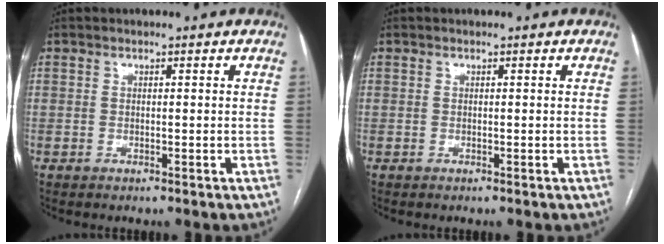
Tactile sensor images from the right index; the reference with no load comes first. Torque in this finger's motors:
{"motor_torque": [0.00, 0.00, 0.01, 0.00]}